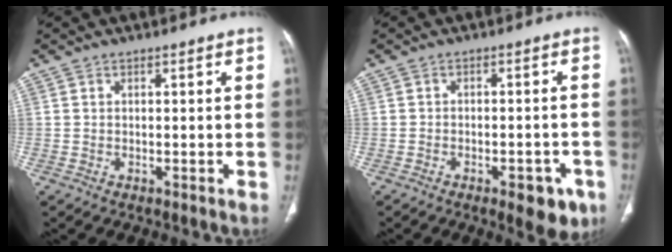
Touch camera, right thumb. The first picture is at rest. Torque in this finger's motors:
{"motor_torque": [1.05, 1.18, -0.12, 0.08, 0.18]}